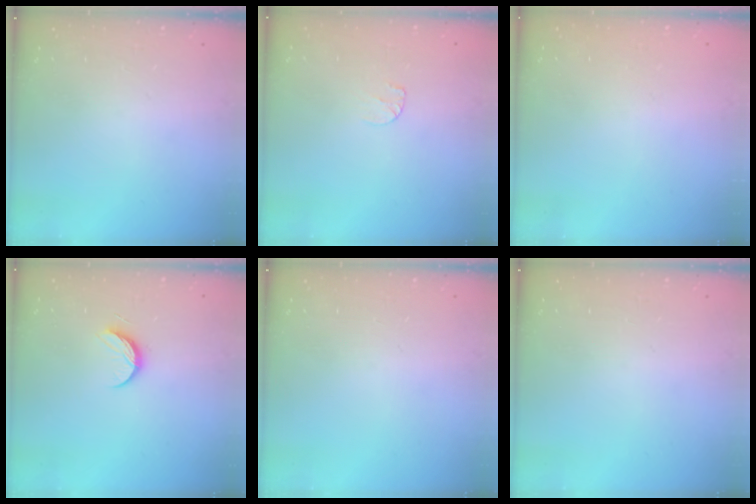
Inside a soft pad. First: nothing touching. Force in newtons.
{"total": 3.5, "press": 3.5, "slide": 0.3}
{"total": 0.0}
{"total": 6.6, "press": 6.5, "slide": 0.8}
{"total": 0.0}
{"total": 0.0}